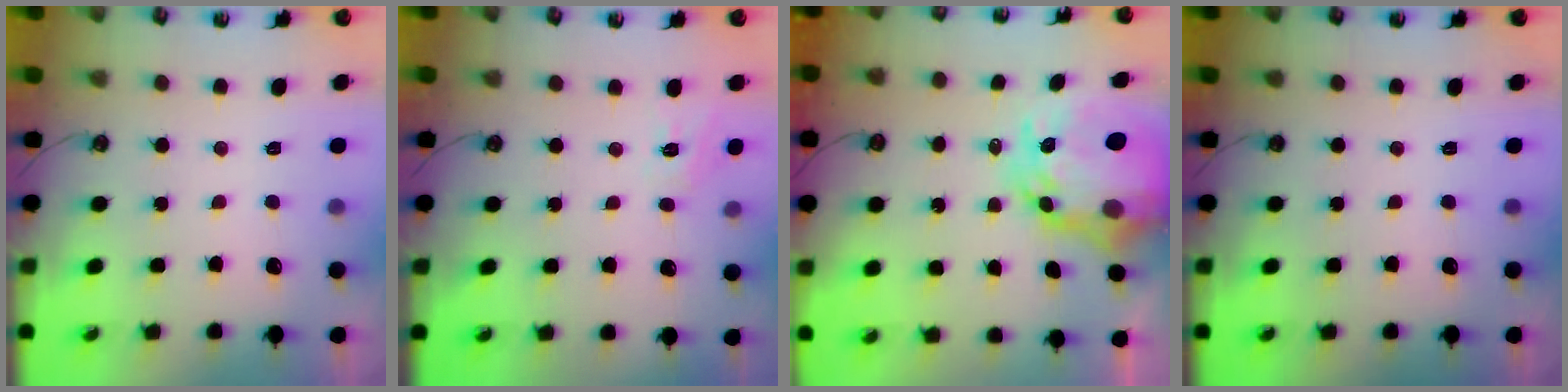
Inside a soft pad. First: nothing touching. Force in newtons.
{"total": 5.3, "press": 5.3, "slide": 0.4}
{"total": 14.4, "press": 14.3, "slide": 1.2}
{"total": 0.0}